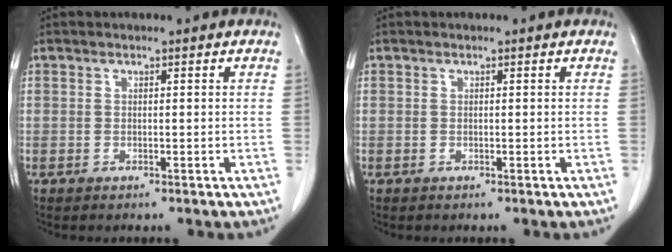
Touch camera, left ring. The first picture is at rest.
{"total": 0.0}